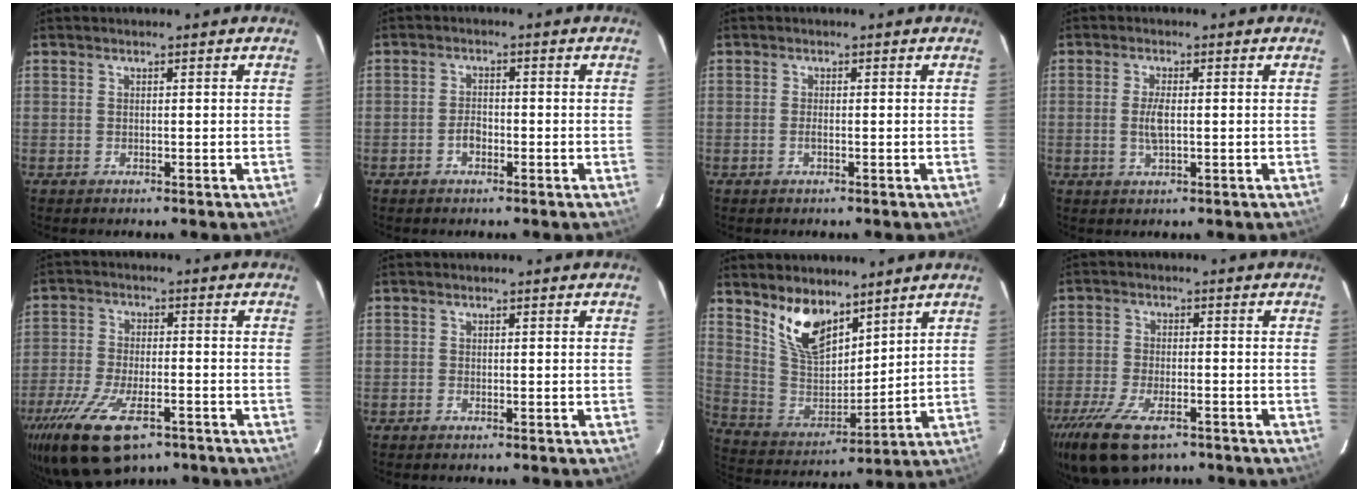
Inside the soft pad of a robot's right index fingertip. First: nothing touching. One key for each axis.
{"total": 2.3, "fx": -1.2, "fy": 1.3, "fz": 1.4, "tx": -0.028, "ty": 0.006, "tz": -0.023}
{"total": 0.9, "fx": -0.3, "fy": 0.1, "fz": 0.8, "tx": -0.017, "ty": 0.001, "tz": -0.007}
{"total": 3.4, "fx": -0.2, "fy": 1.1, "fz": 3.2, "tx": -0.064, "ty": -0.002, "tz": -0.003}
{"total": 16.9, "fx": -10.3, "fy": 7.1, "fz": 11.4, "tx": -0.253, "ty": -0.046, "tz": -0.179}
{"total": 0.0}
{"total": 12.8, "fx": 8.8, "fy": 6.1, "fz": 7.0, "tx": -0.138, "ty": -0.001, "tz": 0.182}
{"total": 14.2, "fx": -9.4, "fy": 6.1, "fz": 8.6, "tx": -0.205, "ty": -0.037, "tz": -0.167}